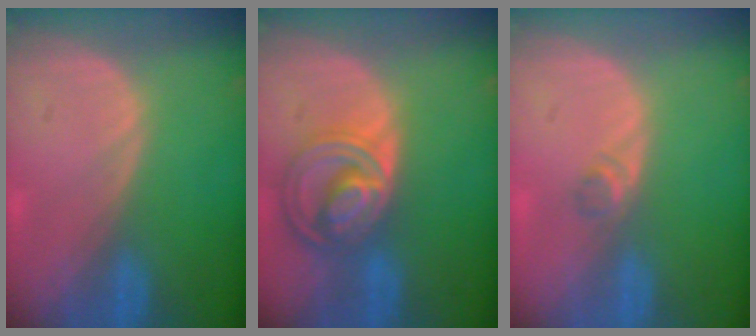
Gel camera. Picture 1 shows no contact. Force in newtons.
{"total": 8.5, "press": 7.3, "slide": 4.3}
{"total": 1.6, "press": 1.4, "slide": 0.8}